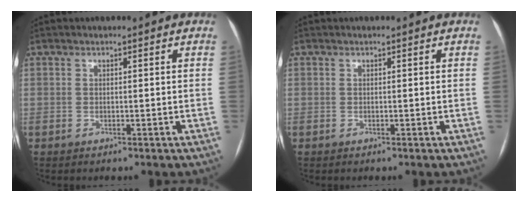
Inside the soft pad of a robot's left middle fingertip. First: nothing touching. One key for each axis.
{"total": 0.0}